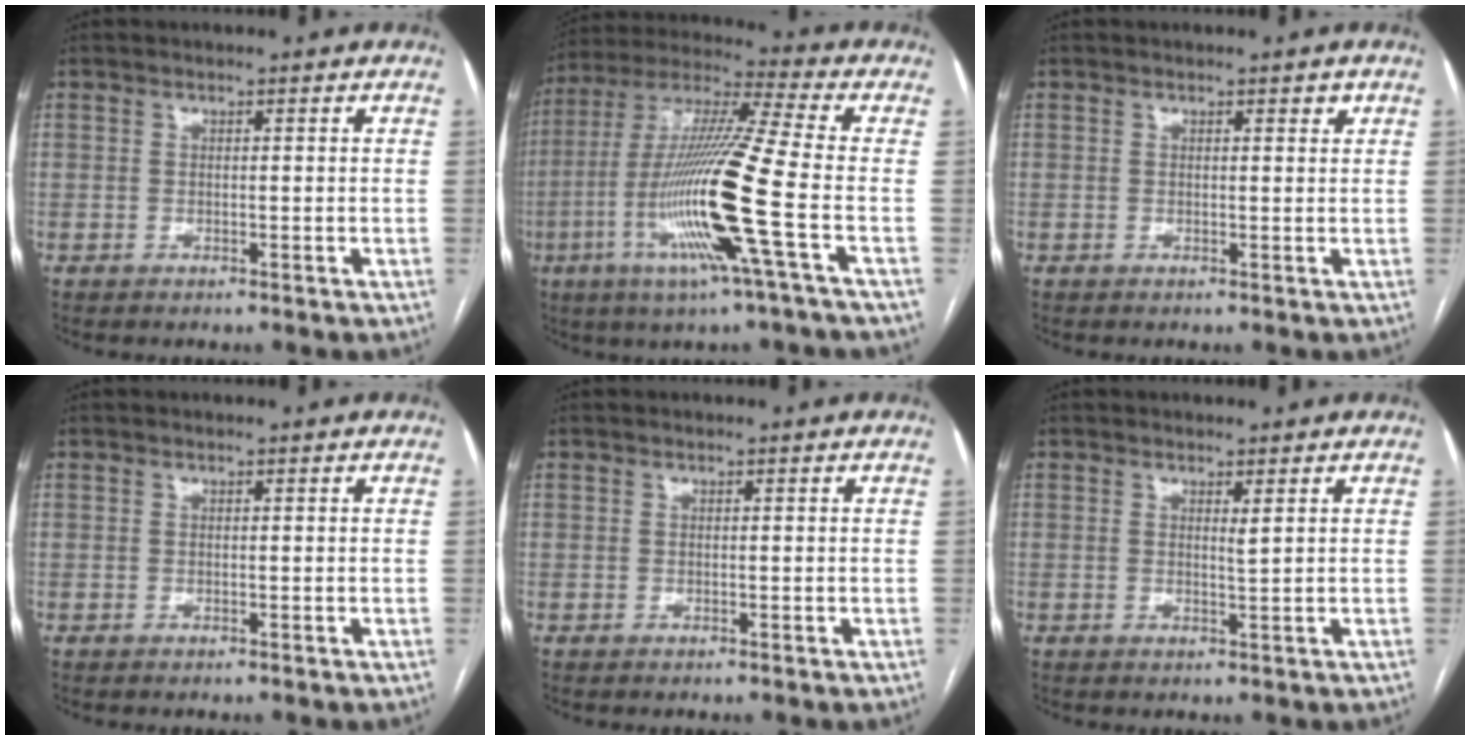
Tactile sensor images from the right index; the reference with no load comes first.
{"total": 17.9, "force": [-5.1, -1.1, 17.1], "torque": [-0.343, -0.016, -0.108]}
{"total": 0.9, "force": [0.6, 0.4, 0.6], "torque": [-0.008, 0.000, 0.005]}
{"total": 0.0}
{"total": 0.0}
{"total": 1.1, "force": [0.5, -0.2, 1.0], "torque": [-0.021, -0.006, 0.010]}